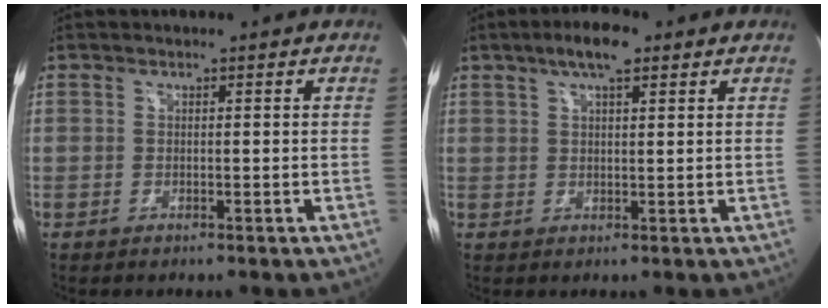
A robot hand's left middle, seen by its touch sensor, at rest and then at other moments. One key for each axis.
{"total": 5.7, "fx": 3.5, "fy": 1.4, "fz": 4.3, "tx": -0.082, "ty": 0.014, "tz": 0.057}